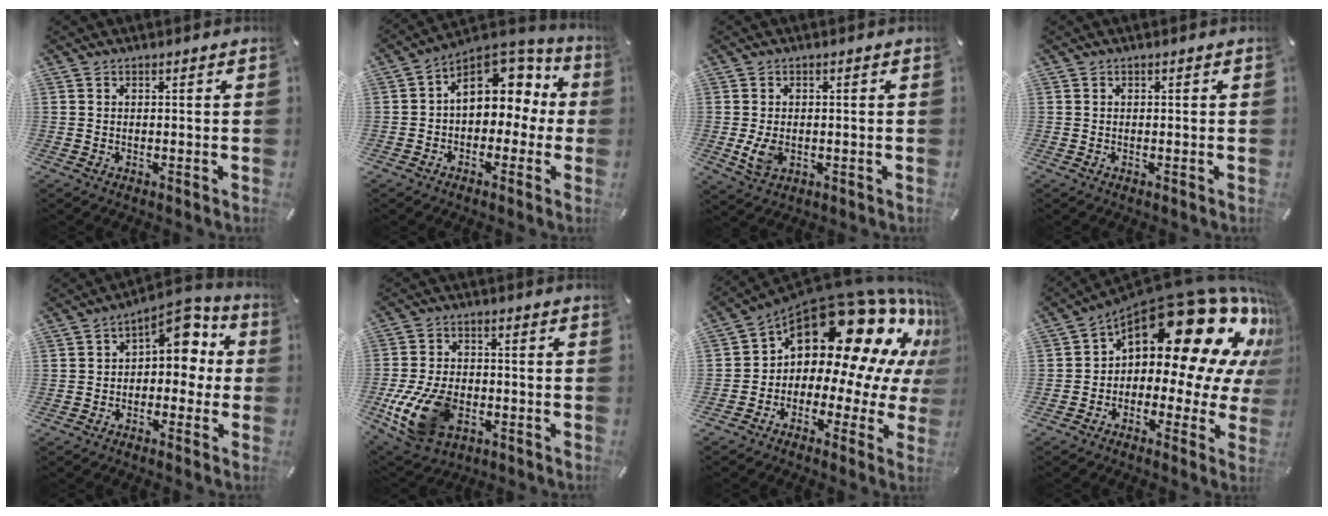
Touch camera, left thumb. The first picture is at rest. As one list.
[{"total": 11.2, "force": [3.3, 8.5, 6.5], "torque": [-0.081, -0.027, 0.063]}, {"total": 5.0, "force": [-0.9, 3.4, 3.5], "torque": [-0.077, -0.007, -0.020]}, {"total": 0.0}, {"total": 8.7, "force": [3.4, 5.7, 5.6], "torque": [-0.070, -0.029, 0.054]}, {"total": 15.1, "force": [-4.9, 10.1, 10.1], "torque": [-0.205, 0.018, -0.081]}, {"total": 21.6, "force": [11.7, 12.2, 13.5], "torque": [-0.218, -0.104, 0.210]}, {"total": 25.5, "force": [12.0, 11.8, 19.1], "torque": [-0.292, -0.101, 0.209]}]